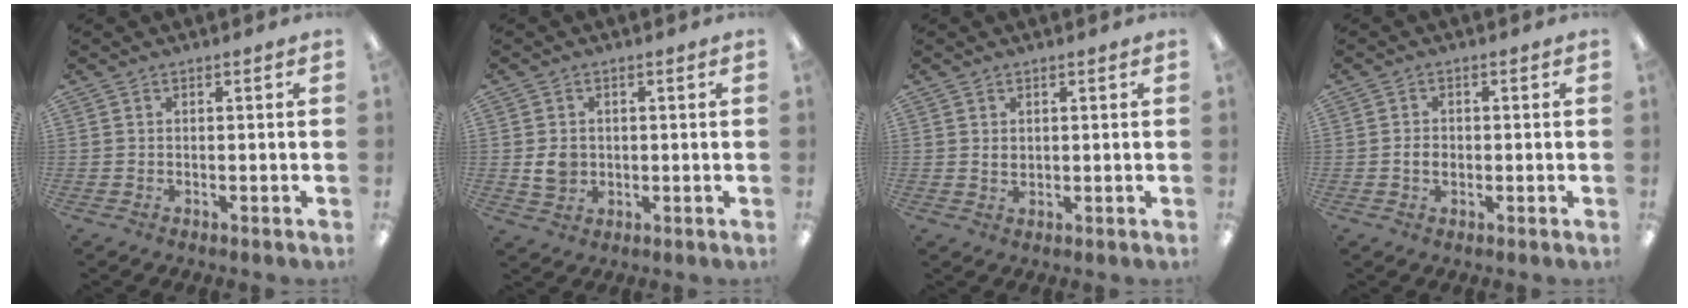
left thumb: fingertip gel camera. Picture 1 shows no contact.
{"total": 4.5, "force": [0.1, 4.0, 2.1], "torque": [-0.024, 0.002, 0.002]}
{"total": 1.5, "force": [0.8, 1.0, 0.6], "torque": [-0.014, 0.001, 0.016]}
{"total": 2.2, "force": [-0.2, 1.8, 1.3], "torque": [-0.023, 0.005, -0.007]}